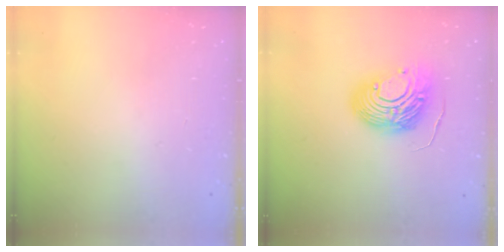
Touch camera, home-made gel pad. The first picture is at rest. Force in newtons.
{"total": 14.1, "press": 14.1, "slide": 1.2}